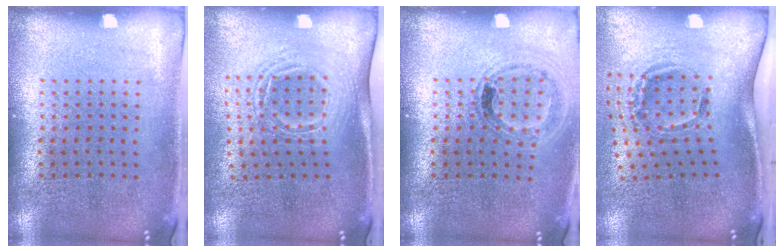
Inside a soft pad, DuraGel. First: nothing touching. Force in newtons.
{"total": 1.7, "press": 1.2, "slide": 1.2}
{"total": 0.9, "press": 0.9, "slide": 0.1}
{"total": 2.1, "press": 1.2, "slide": 1.7}